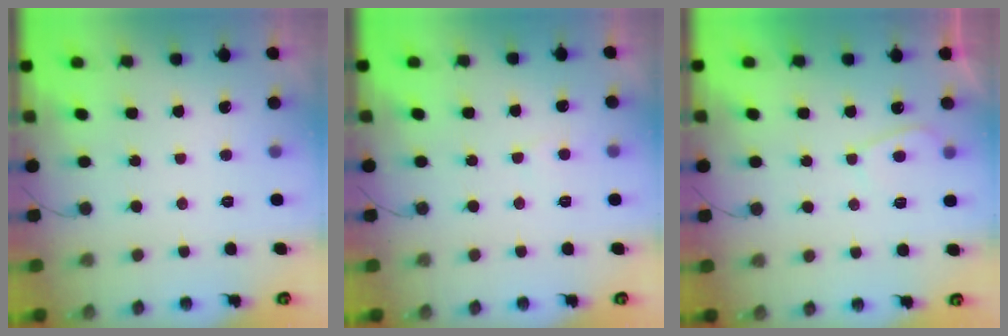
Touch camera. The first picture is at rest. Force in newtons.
{"total": 2.5, "press": 2.4, "slide": 0.4}
{"total": 2.7, "press": 2.6, "slide": 0.8}